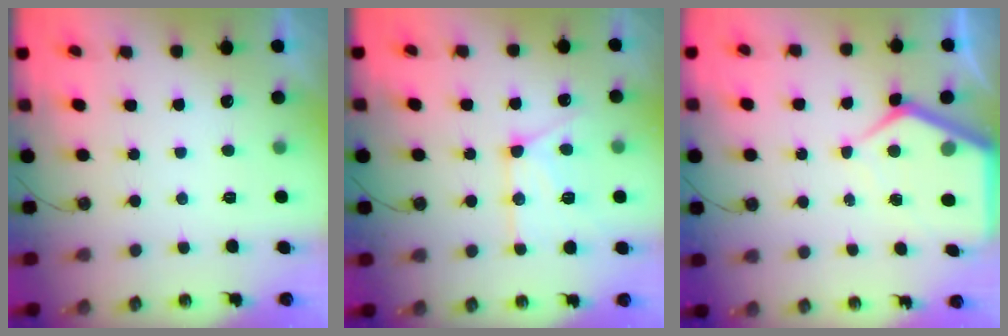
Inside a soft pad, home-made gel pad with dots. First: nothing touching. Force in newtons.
{"total": 12.9, "press": 12.9, "slide": 1.2}
{"total": 7.6, "press": 7.6, "slide": 0.6}